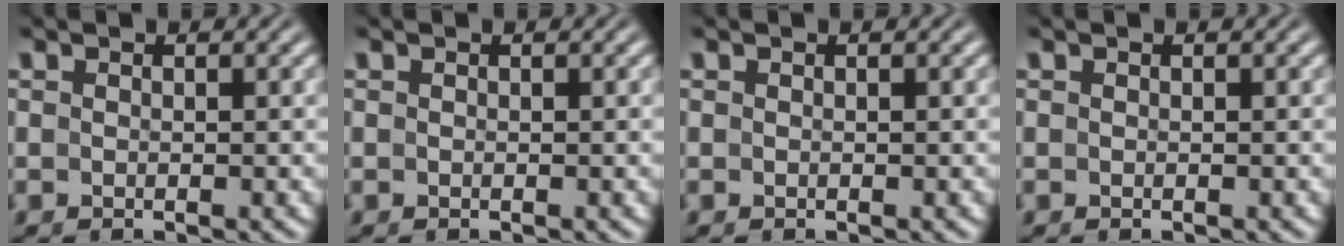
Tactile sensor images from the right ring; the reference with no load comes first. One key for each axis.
{"total": 0.0}
{"total": 0.0}
{"total": 0.0}